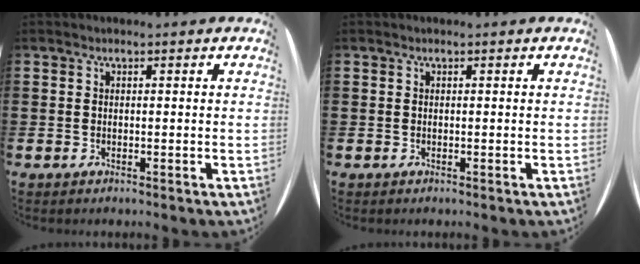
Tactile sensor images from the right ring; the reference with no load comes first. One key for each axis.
{"total": 0.0}